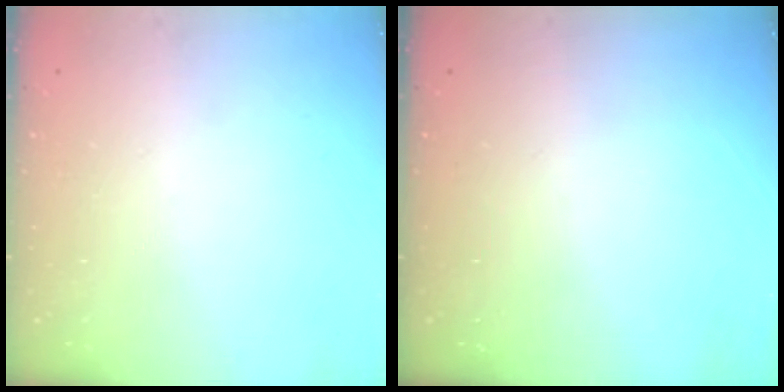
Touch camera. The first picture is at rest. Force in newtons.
{"total": 0.0}